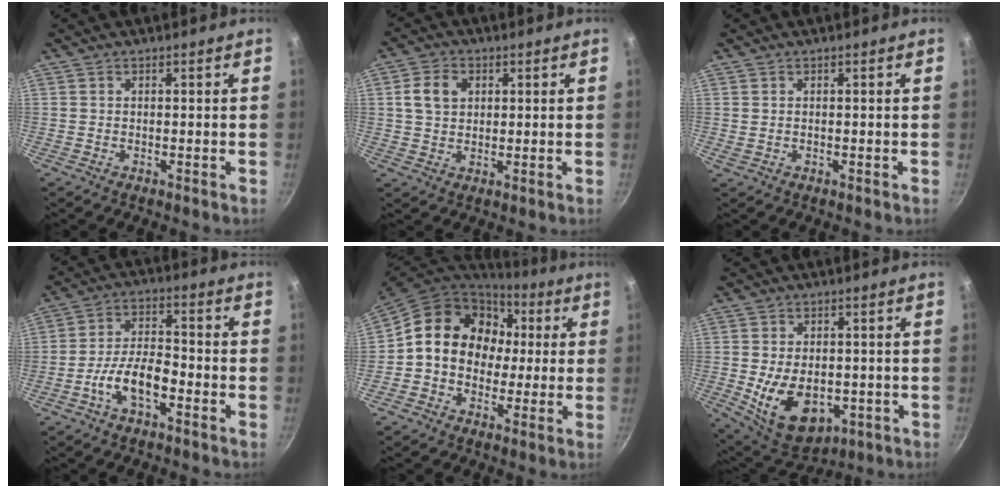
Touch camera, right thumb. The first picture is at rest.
{"total": 6.0, "force": [1.6, 4.6, 3.6], "torque": [-0.051, 0.006, 0.025]}
{"total": 0.6, "force": [0.1, 0.4, 0.5], "torque": [-0.010, 0.001, 0.003]}
{"total": 8.9, "force": [-4.1, 4.0, 6.8], "torque": [-0.117, 0.042, -0.080]}
{"total": 16.5, "force": [1.6, 13.9, 8.9], "torque": [-0.110, 0.041, 0.012]}
{"total": 13.6, "force": [-2.6, 9.0, 9.9], "torque": [-0.137, -0.004, -0.018]}